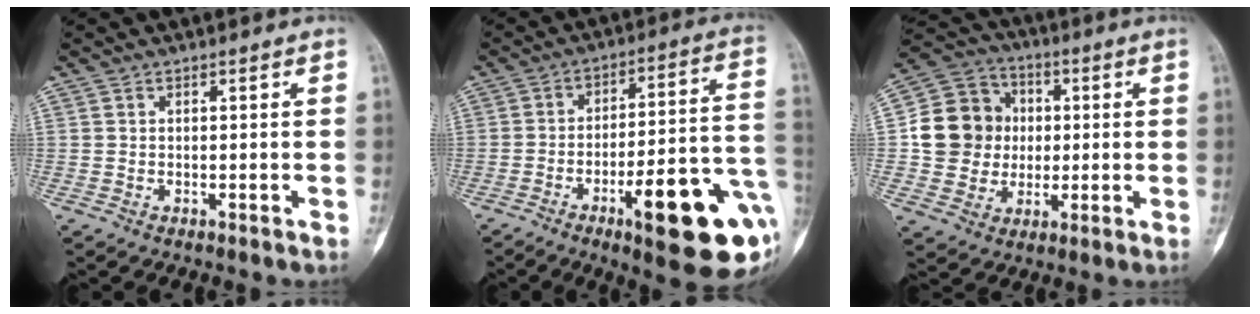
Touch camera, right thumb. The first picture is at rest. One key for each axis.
{"total": 21.6, "fx": -8.1, "fy": 5.4, "fz": 19.3, "tx": -0.207, "ty": 0.035, "tz": -0.106}
{"total": 14.3, "fx": 0.8, "fy": 13.1, "fz": 5.8, "tx": -0.074, "ty": 0.023, "tz": 0.017}